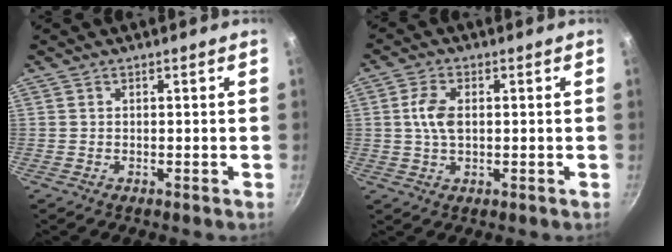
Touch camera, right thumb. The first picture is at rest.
{"total": 5.5, "force": [0.6, 3.2, 4.4], "torque": [-0.082, 0.007, 0.008]}